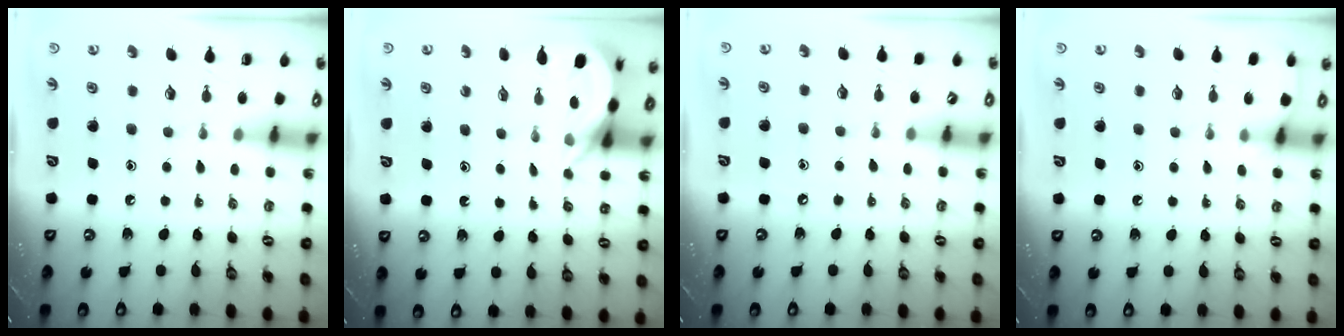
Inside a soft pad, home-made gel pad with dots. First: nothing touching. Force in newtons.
{"total": 4.3, "press": 4.3, "slide": 0.2}
{"total": 3.7, "press": 3.7, "slide": 0.3}
{"total": 2.4, "press": 2.4, "slide": 0.4}